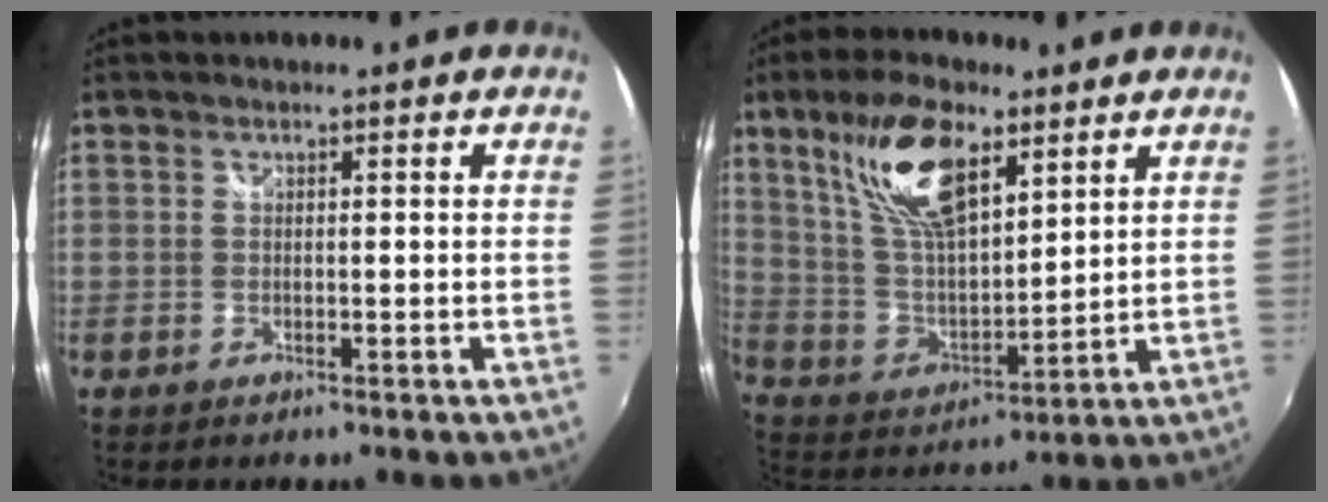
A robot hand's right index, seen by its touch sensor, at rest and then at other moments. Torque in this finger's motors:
{"motor_torque": [1.26, 0.88, 0.55, 0.16]}